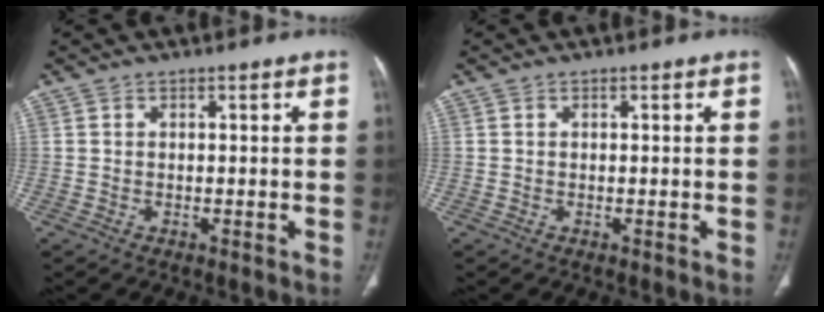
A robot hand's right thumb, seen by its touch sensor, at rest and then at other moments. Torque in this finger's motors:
{"motor_torque": [-0.15, 0.17, -0.15, 0.14, 0.01]}